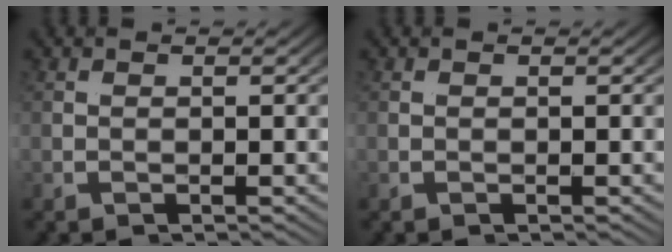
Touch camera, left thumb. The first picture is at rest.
{"total": 0.0}